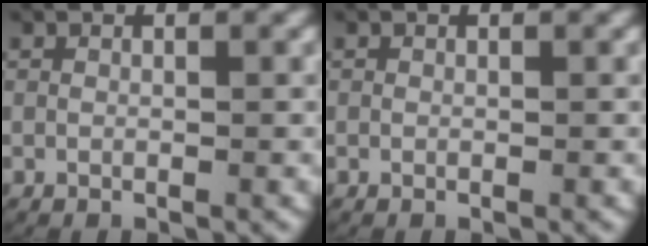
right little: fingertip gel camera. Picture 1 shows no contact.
{"total": 0.0}